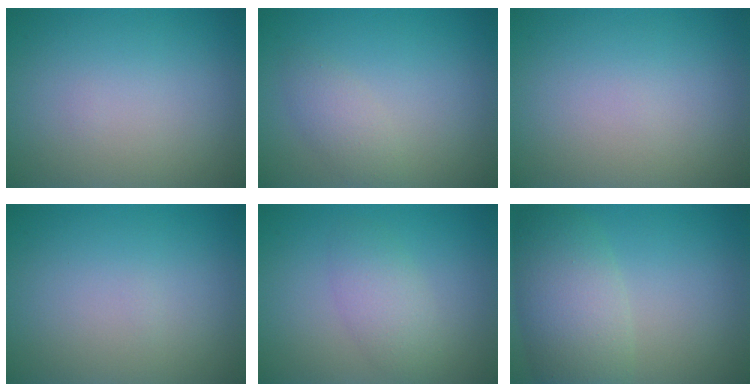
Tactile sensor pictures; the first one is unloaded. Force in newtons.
{"total": 1.9, "press": 1.9, "slide": 0.1}
{"total": 0.0}
{"total": 0.0}
{"total": 2.7, "press": 2.7, "slide": 0.1}
{"total": 6.1, "press": 6.1, "slide": 0.4}